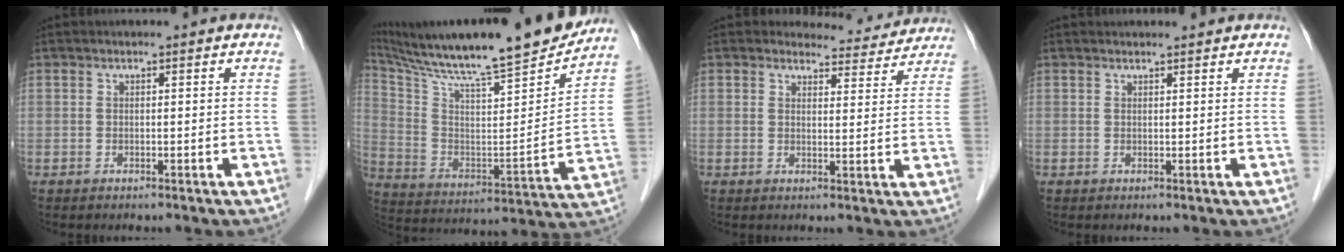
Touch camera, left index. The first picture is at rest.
{"total": 26.1, "force": [22.5, 1.7, 13.2], "torque": [-0.237, -0.033, 0.347]}
{"total": 6.6, "force": [6.3, 1.9, -0.3], "torque": [0.013, -0.007, 0.063]}
{"total": 2.6, "force": [2.6, 0.2, 0.5], "torque": [-0.008, 0.017, 0.034]}